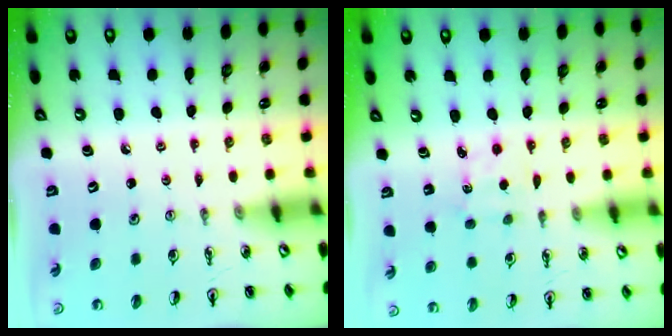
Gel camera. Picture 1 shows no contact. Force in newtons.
{"total": 2.6, "press": 2.5, "slide": 0.3}